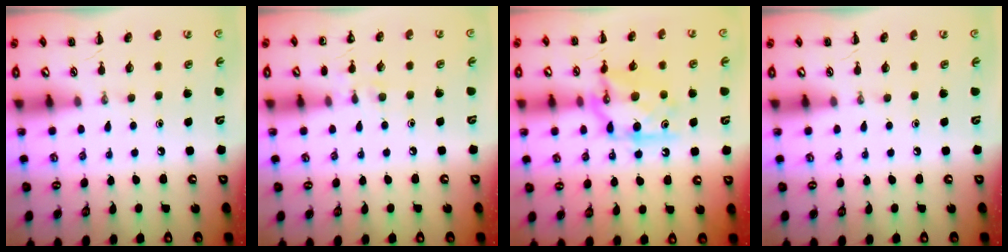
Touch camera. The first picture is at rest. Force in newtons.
{"total": 6.6, "press": 6.3, "slide": 1.9}
{"total": 12.5, "press": 12.5, "slide": 0.4}
{"total": 0.0}